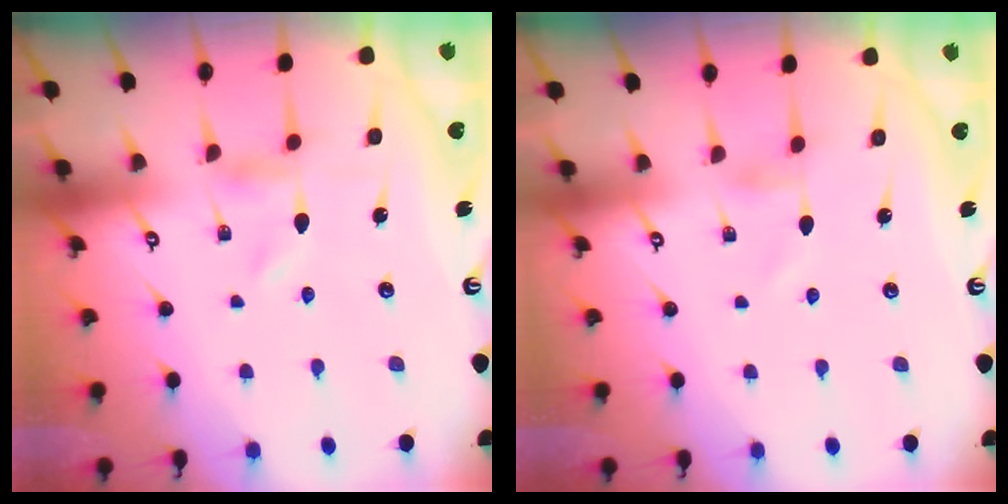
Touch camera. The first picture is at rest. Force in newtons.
{"total": 0.0}